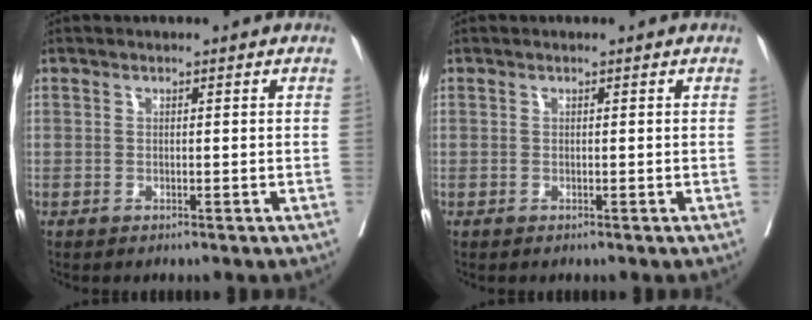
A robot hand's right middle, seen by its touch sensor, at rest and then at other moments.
{"total": 0.0}